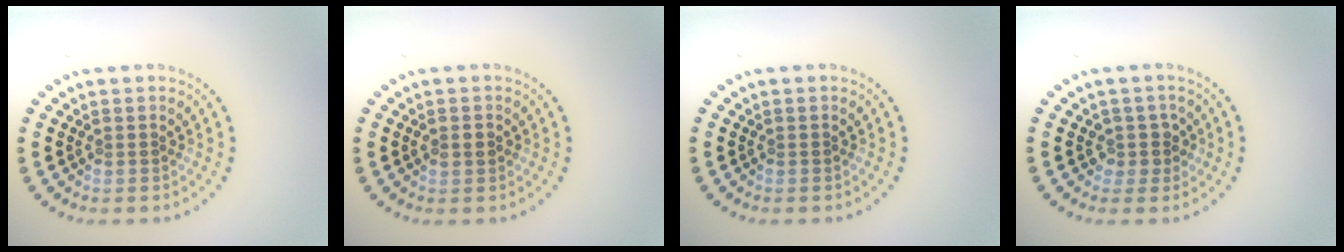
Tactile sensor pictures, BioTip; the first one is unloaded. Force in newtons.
{"total": 1.6, "press": 1.6, "slide": 0.1}
{"total": 0.0}
{"total": 1.7, "press": 1.5, "slide": 1.0}